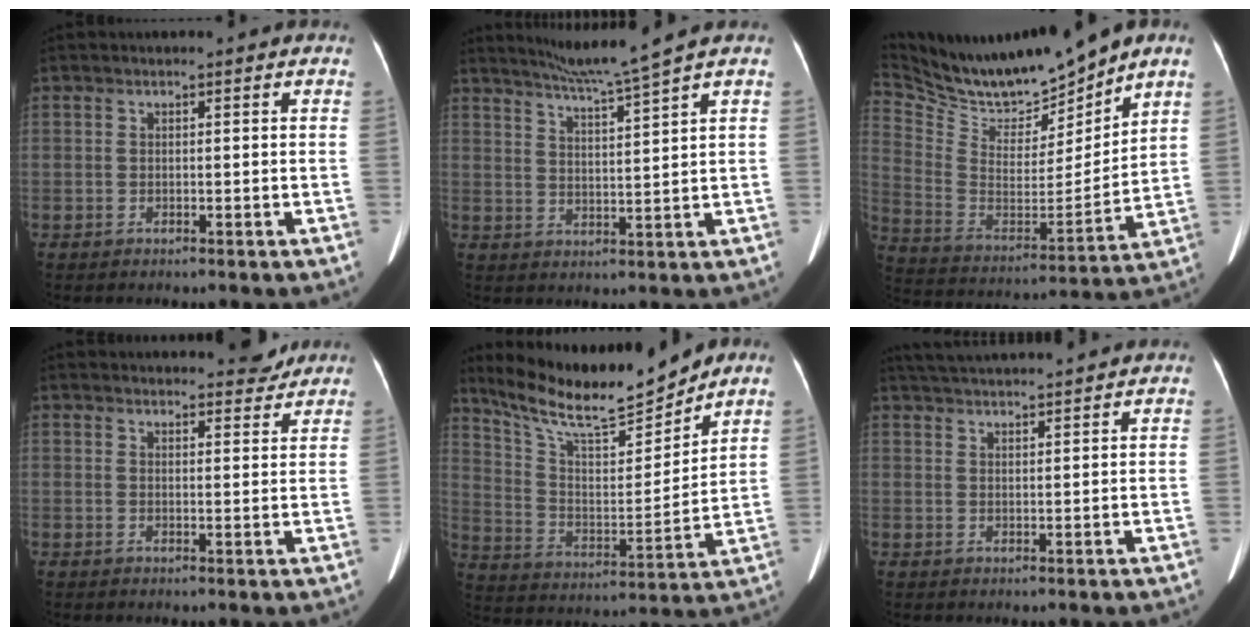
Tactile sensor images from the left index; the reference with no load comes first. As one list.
[{"total": 6.9, "force": [5.8, -2.3, 2.9], "torque": [-0.053, -0.012, 0.107]}, {"total": 15.3, "force": [14.2, 2.4, 5.0], "torque": [-0.112, -0.012, 0.273]}, {"total": 7.7, "force": [7.4, 1.5, 1.4], "torque": [-0.005, 0.000, 0.078]}, {"total": 16.9, "force": [14.8, 2.3, 7.9], "torque": [-0.145, -0.003, 0.262]}, {"total": 11.7, "force": [11.0, 0.4, 4.2], "torque": [-0.081, 0.034, 0.164]}]